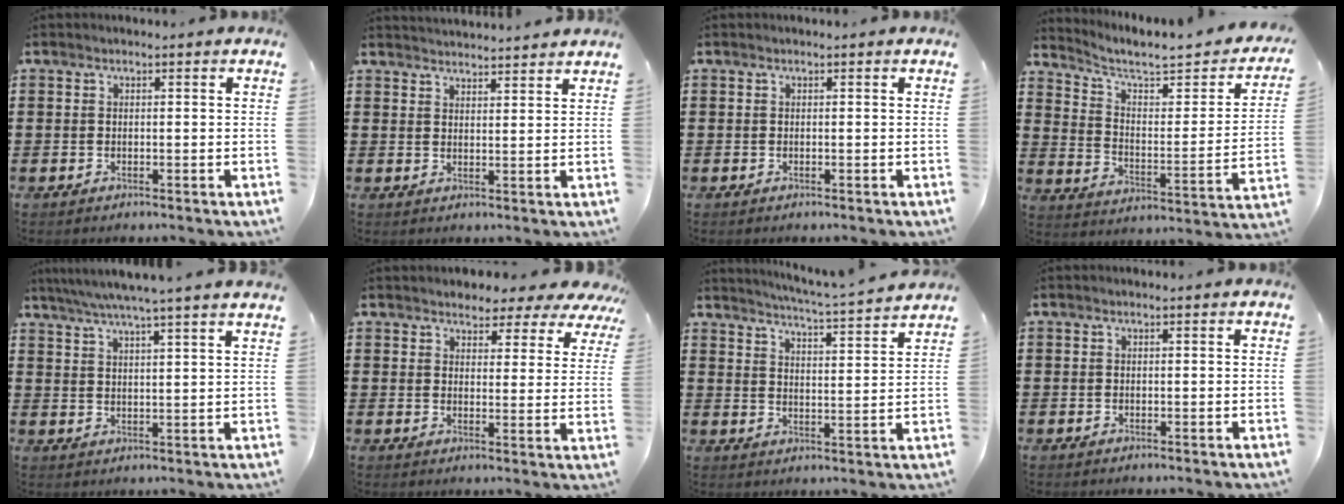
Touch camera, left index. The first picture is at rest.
{"total": 2.7, "force": [2.6, -0.3, -0.3], "torque": [-0.001, -0.010, 0.051]}
{"total": 0.0}
{"total": 5.0, "force": [4.0, 1.0, 2.8], "torque": [-0.078, -0.033, 0.061]}
{"total": 4.9, "force": [4.3, -0.9, 2.2], "torque": [-0.055, -0.017, 0.074]}
{"total": 4.0, "force": [3.7, 1.3, 0.5], "torque": [-0.023, -0.016, 0.062]}
{"total": 4.1, "force": [3.9, -1.0, 0.9], "torque": [-0.036, -0.034, 0.061]}
{"total": 0.0}